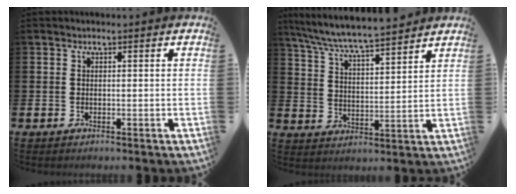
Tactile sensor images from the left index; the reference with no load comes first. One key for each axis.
{"total": 7.2, "fx": 7.0, "fy": 0.1, "fz": 1.7, "tx": -0.063, "ty": -0.046, "tz": 0.123}